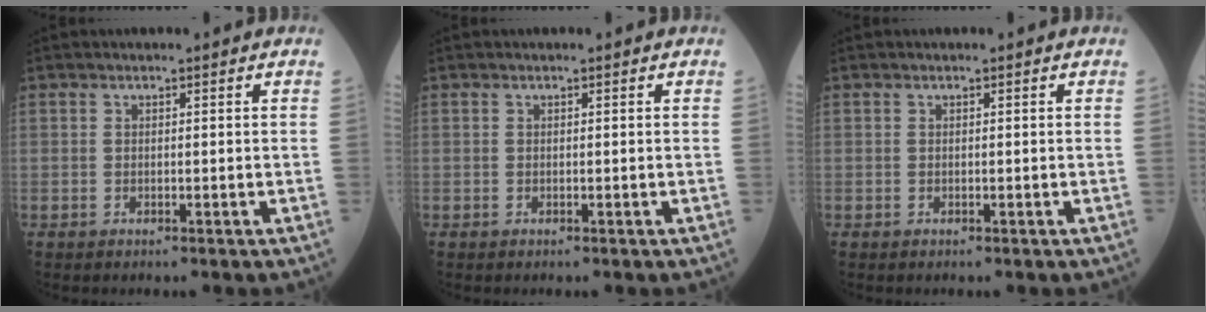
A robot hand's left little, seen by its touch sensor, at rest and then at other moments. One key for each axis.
{"total": 0.0}
{"total": 0.0}